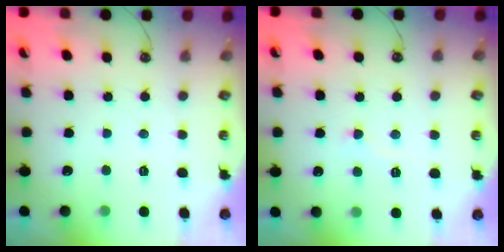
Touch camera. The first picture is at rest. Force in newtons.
{"total": 4.1, "press": 4.1, "slide": 0.5}